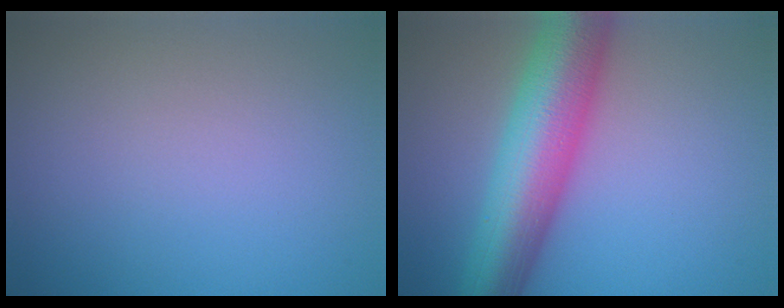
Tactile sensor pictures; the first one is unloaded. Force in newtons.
{"total": 10.0, "press": 10.0, "slide": 0.2}